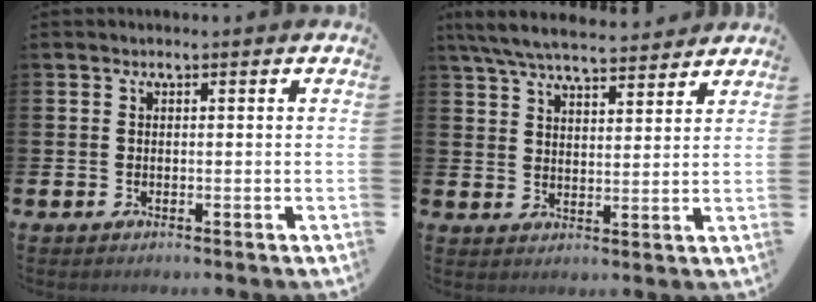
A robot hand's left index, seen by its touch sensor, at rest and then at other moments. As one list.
[{"total": 7.0, "force": [6.6, 1.1, 2.0], "torque": [-0.056, -0.033, 0.119]}]